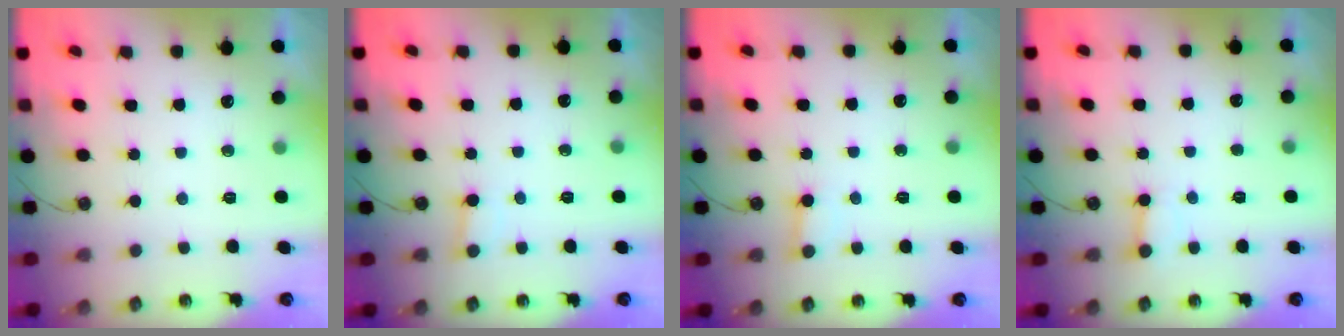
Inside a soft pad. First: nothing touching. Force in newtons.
{"total": 2.9, "press": 2.9, "slide": 0.2}
{"total": 3.7, "press": 3.7, "slide": 0.3}
{"total": 3.0, "press": 2.9, "slide": 0.3}